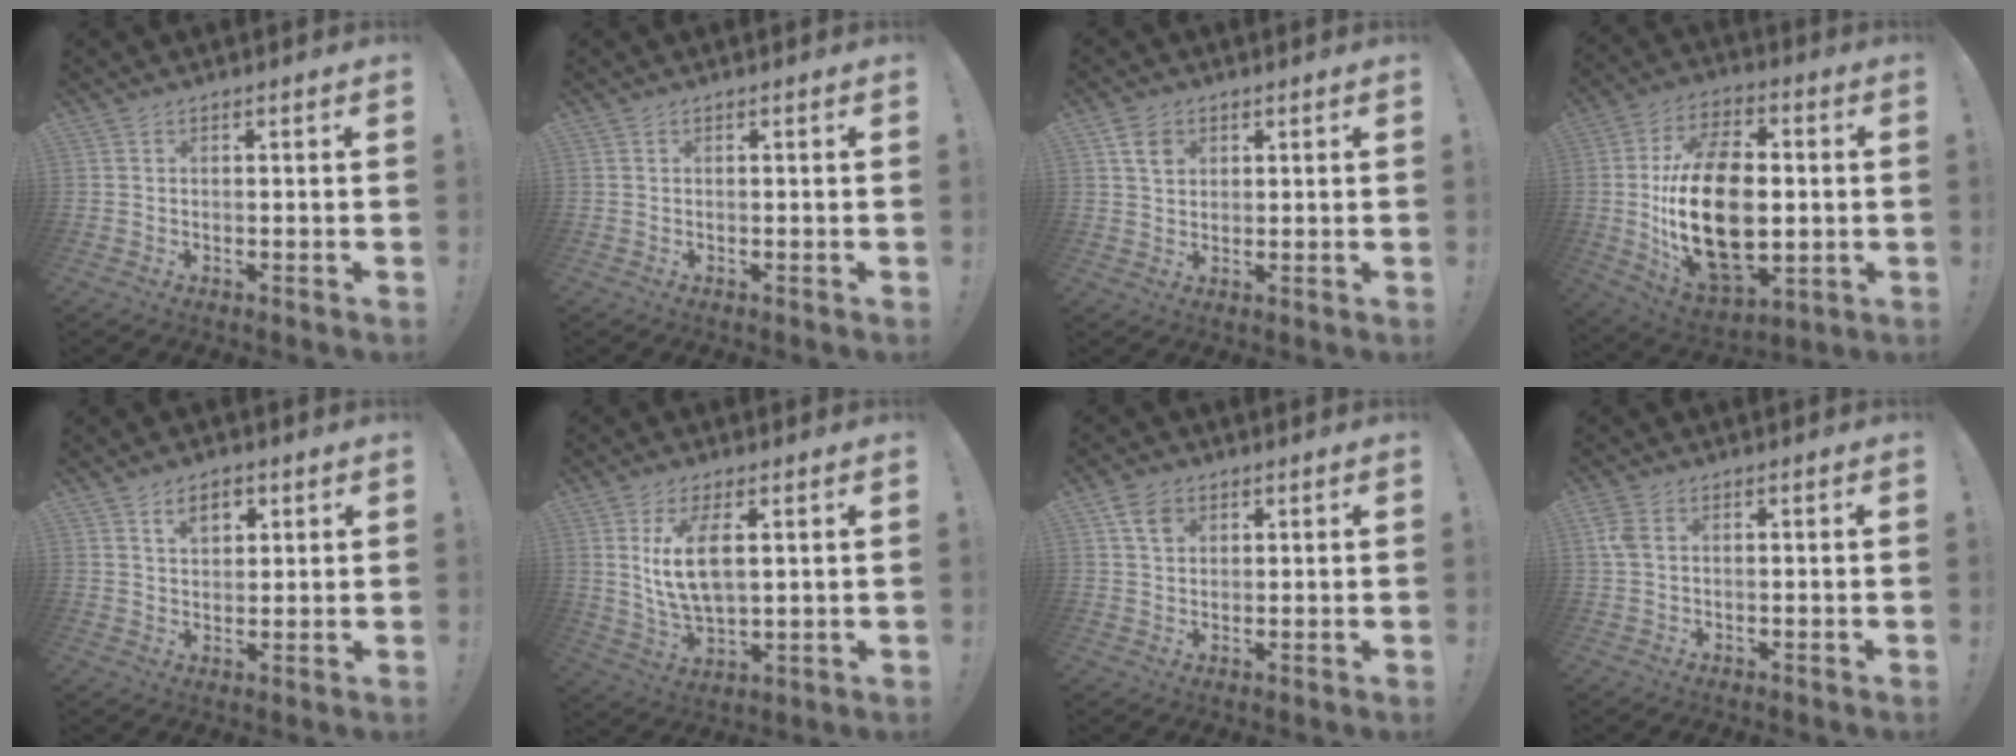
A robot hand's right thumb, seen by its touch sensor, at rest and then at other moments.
{"total": 0.0}
{"total": 5.3, "force": [2.6, 3.9, 2.4], "torque": [-0.030, -0.005, 0.046]}
{"total": 25.3, "force": [-1.3, 15.0, 20.3], "torque": [-0.390, -0.003, -0.018]}
{"total": 6.5, "force": [3.3, 4.2, 3.7], "torque": [-0.058, 0.000, 0.059]}
{"total": 10.9, "force": [3.0, 5.0, 9.2], "torque": [-0.179, -0.012, 0.049]}
{"total": 5.5, "force": [2.7, 4.0, 2.6], "torque": [-0.034, -0.006, 0.050]}
{"total": 3.6, "force": [1.1, 2.3, 2.5], "torque": [-0.057, 0.005, 0.020]}